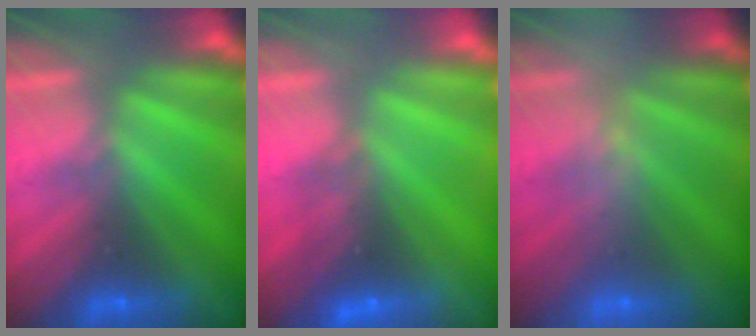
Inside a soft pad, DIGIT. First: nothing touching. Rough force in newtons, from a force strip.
{"total": 2.3}
{"total": 2.5}